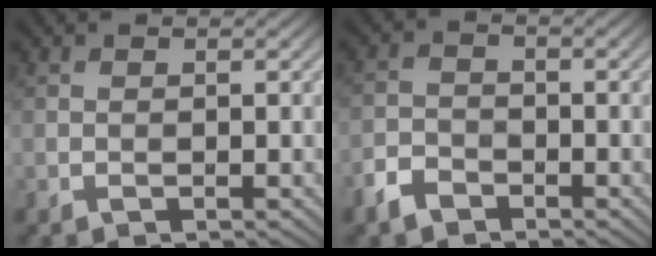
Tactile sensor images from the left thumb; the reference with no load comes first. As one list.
[{"total": 3.5, "force": [-2.6, 1.9, 1.2], "torque": [-0.032, -0.009, -0.059]}]